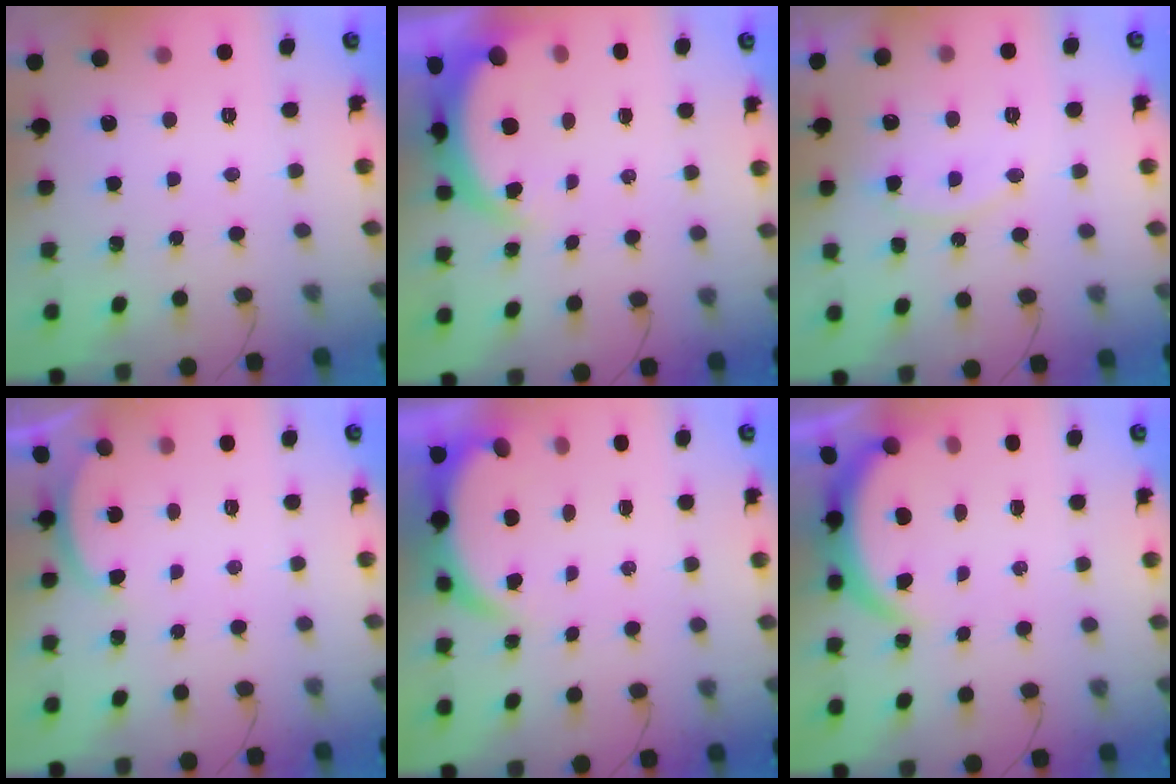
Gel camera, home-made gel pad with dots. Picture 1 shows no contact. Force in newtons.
{"total": 4.7, "press": 4.6, "slide": 0.8}
{"total": 11.3, "press": 11.3, "slide": 0.9}
{"total": 2.2, "press": 2.1, "slide": 0.5}
{"total": 4.0, "press": 3.9, "slide": 0.6}
{"total": 3.9, "press": 3.9, "slide": 0.2}